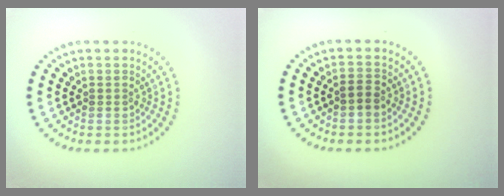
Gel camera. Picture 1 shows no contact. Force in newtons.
{"total": 1.3, "press": 1.1, "slide": 0.6}